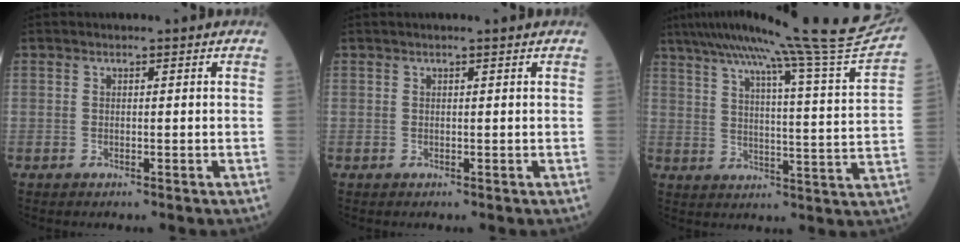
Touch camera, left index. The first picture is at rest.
{"total": 1.3, "force": [1.1, -0.3, 0.7], "torque": [-0.011, 0.008, 0.020]}
{"total": 23.9, "force": [21.4, -2.9, 10.0], "torque": [-0.167, -0.070, 0.281]}